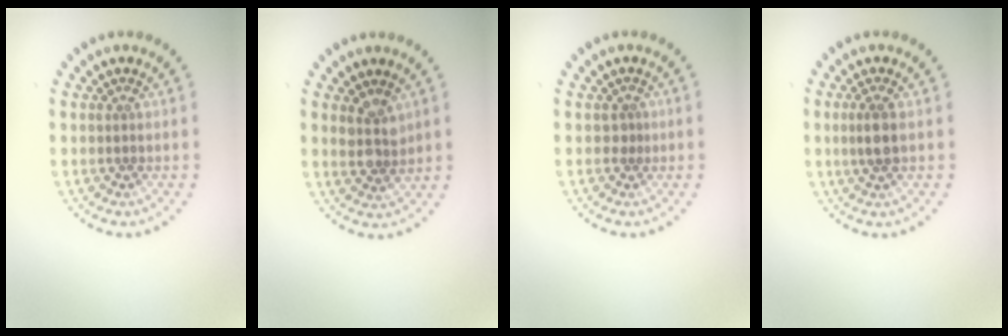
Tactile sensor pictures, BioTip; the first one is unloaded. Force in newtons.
{"total": 2.3, "press": 2.1, "slide": 1.1}
{"total": 0.6, "press": 0.4, "slide": 0.5}
{"total": 1.9, "press": 1.7, "slide": 0.8}